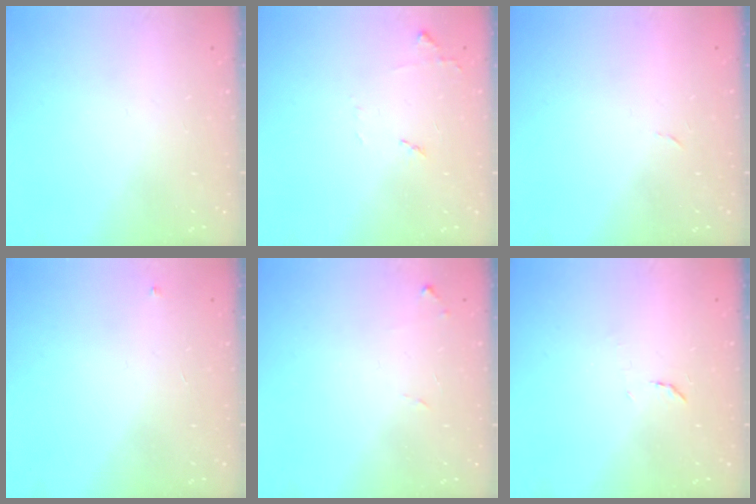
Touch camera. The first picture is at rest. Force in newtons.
{"total": 6.8, "press": 6.8, "slide": 0.9}
{"total": 2.4, "press": 2.4, "slide": 0.4}
{"total": 3.0, "press": 2.9, "slide": 0.4}
{"total": 5.4, "press": 5.4, "slide": 0.4}
{"total": 6.3, "press": 6.2, "slide": 0.6}